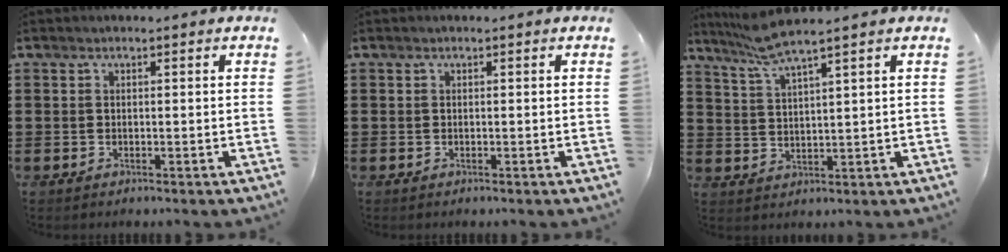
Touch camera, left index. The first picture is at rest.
{"total": 0.0}
{"total": 5.4, "force": [4.4, -0.1, 3.2], "torque": [-0.076, -0.007, 0.078]}